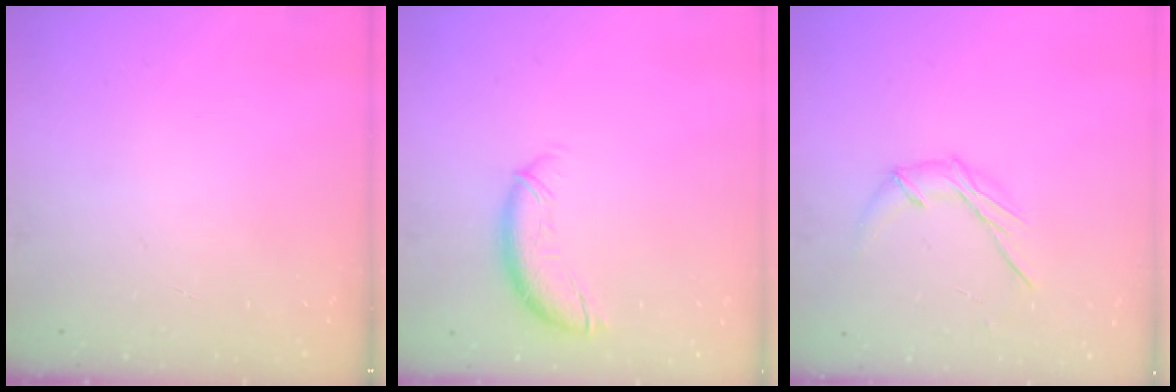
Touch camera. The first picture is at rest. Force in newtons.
{"total": 9.5, "press": 9.5, "slide": 0.5}
{"total": 7.4, "press": 7.3, "slide": 0.8}